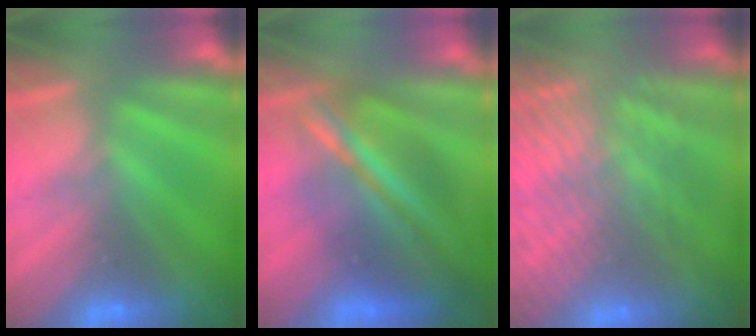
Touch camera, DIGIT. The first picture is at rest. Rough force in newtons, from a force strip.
{"total": 5.6}
{"total": 8.6}